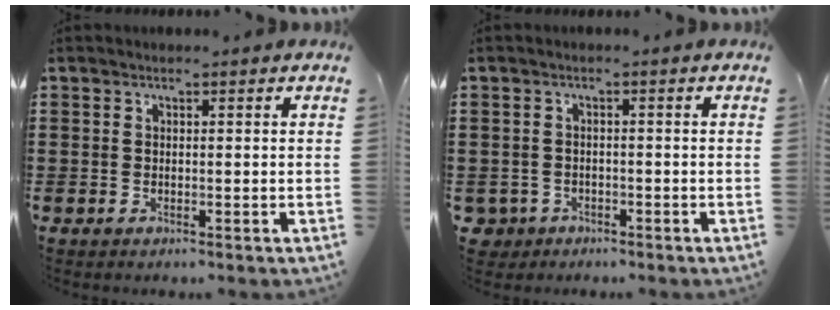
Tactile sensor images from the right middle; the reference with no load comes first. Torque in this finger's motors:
{"motor_torque": [-0.04, 0.12, 0.03, 0.00]}